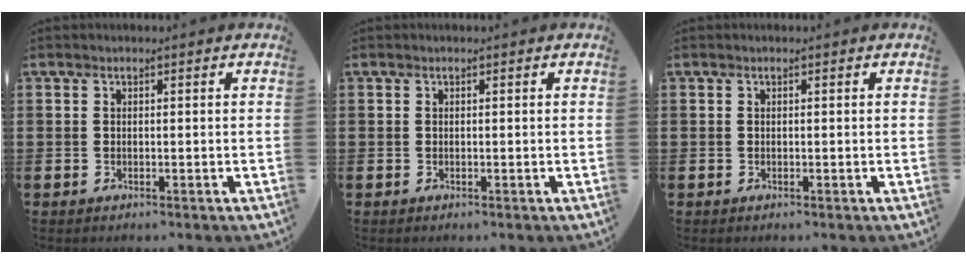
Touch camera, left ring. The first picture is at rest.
{"total": 0.0}
{"total": 0.0}